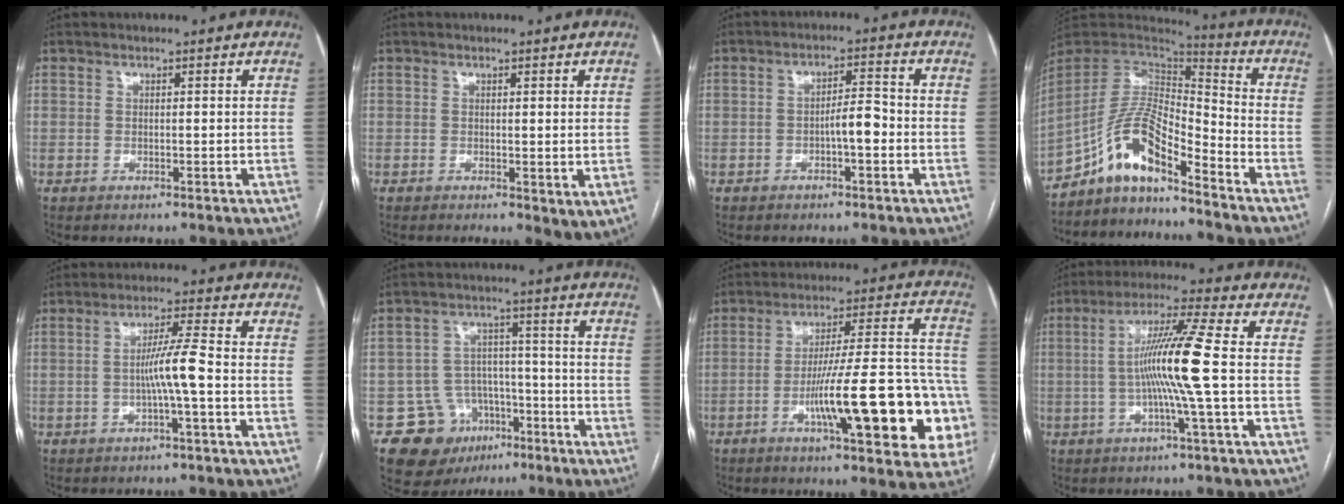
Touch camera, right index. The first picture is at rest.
{"total": 3.0, "force": [0.2, 1.0, 2.8], "torque": [-0.042, -0.012, 0.008]}
{"total": 4.0, "force": [-1.3, 0.9, 3.7], "torque": [-0.058, 0.011, -0.020]}
{"total": 11.5, "force": [-8.4, 2.6, 7.3], "torque": [-0.141, 0.029, -0.154]}
{"total": 5.5, "force": [-1.2, -0.7, 5.3], "torque": [-0.100, 0.007, -0.022]}
{"total": 10.8, "force": [-5.8, 8.7, 2.5], "torque": [-0.032, 0.048, -0.079]}
{"total": 21.7, "force": [-6.9, 3.0, 20.3], "torque": [-0.218, 0.028, -0.091]}
{"total": 10.8, "force": [-0.8, -1.6, 10.7], "torque": [-0.198, 0.004, -0.020]}